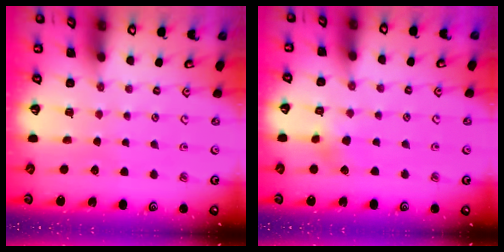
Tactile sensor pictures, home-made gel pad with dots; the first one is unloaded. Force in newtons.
{"total": 5.6, "press": 5.6, "slide": 0.3}